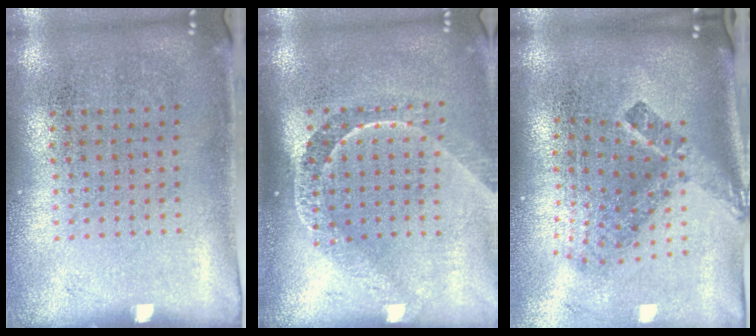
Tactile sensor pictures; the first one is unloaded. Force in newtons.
{"total": 2.1, "press": 1.5, "slide": 1.5}
{"total": 2.6, "press": 1.6, "slide": 2.1}